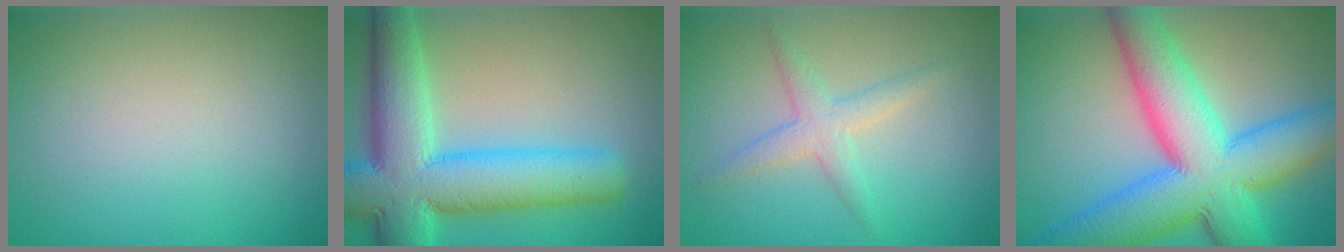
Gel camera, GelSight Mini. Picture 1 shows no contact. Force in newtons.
{"total": 11.1, "press": 11.1, "slide": 0.4}
{"total": 2.4, "press": 2.4, "slide": 0.1}
{"total": 12.7, "press": 12.7, "slide": 0.3}